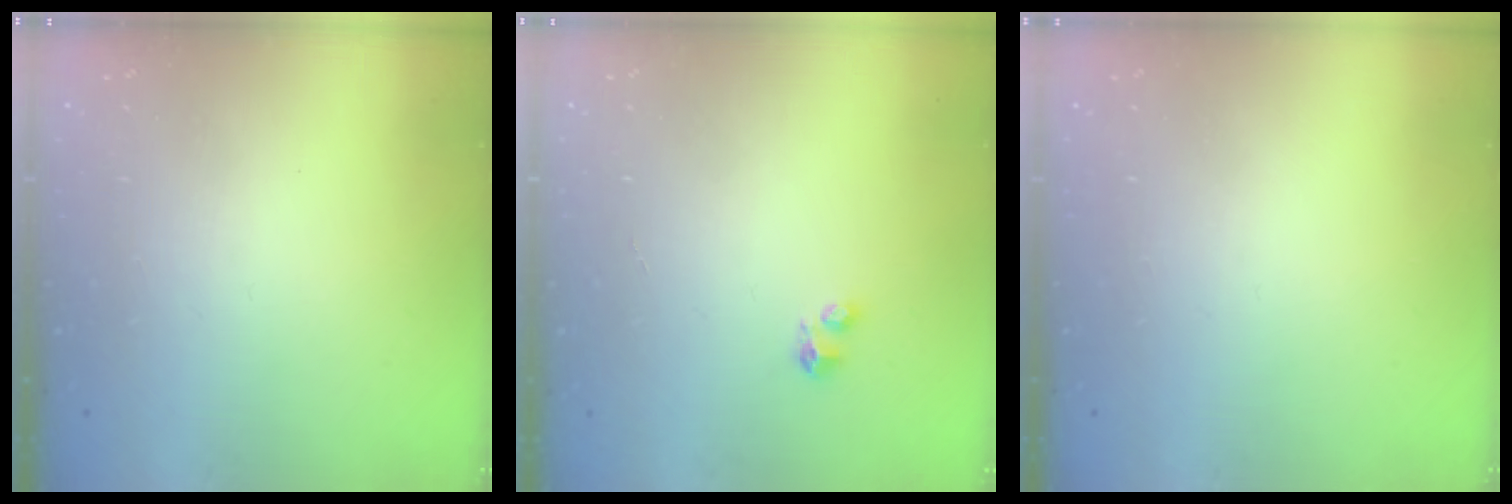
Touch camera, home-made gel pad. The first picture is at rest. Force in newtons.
{"total": 2.8, "press": 2.8, "slide": 0.4}
{"total": 0.0}